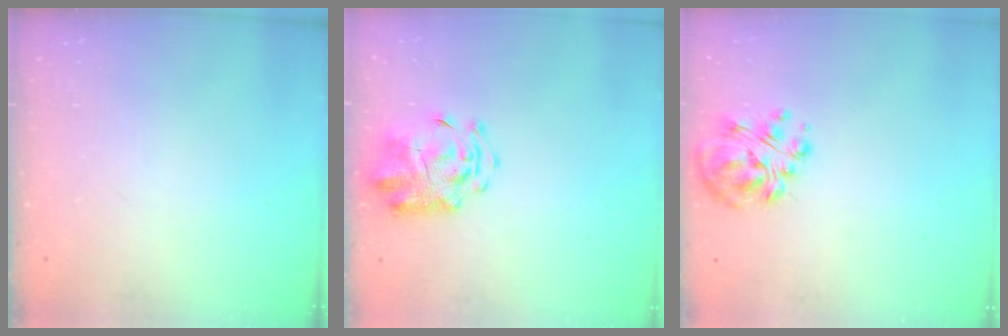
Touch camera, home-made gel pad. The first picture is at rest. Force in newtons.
{"total": 3.1, "press": 3.0, "slide": 1.0}
{"total": 8.7, "press": 8.4, "slide": 2.2}